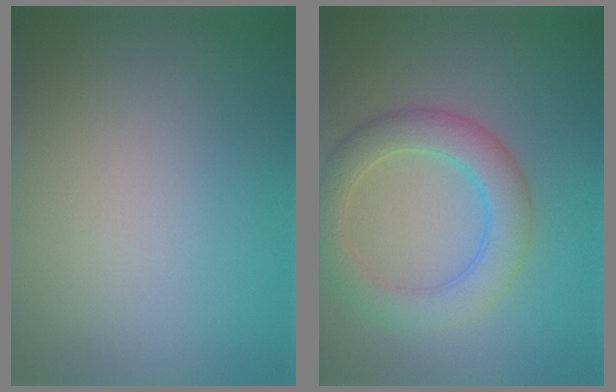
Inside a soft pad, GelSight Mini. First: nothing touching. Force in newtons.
{"total": 4.9, "press": 4.9, "slide": 0.2}